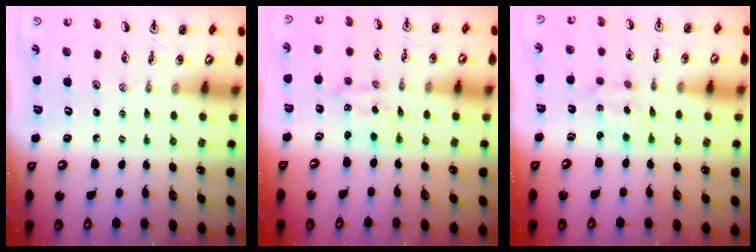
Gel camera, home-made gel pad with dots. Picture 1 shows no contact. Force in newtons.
{"total": 0.0}
{"total": 2.3, "press": 2.1, "slide": 0.8}